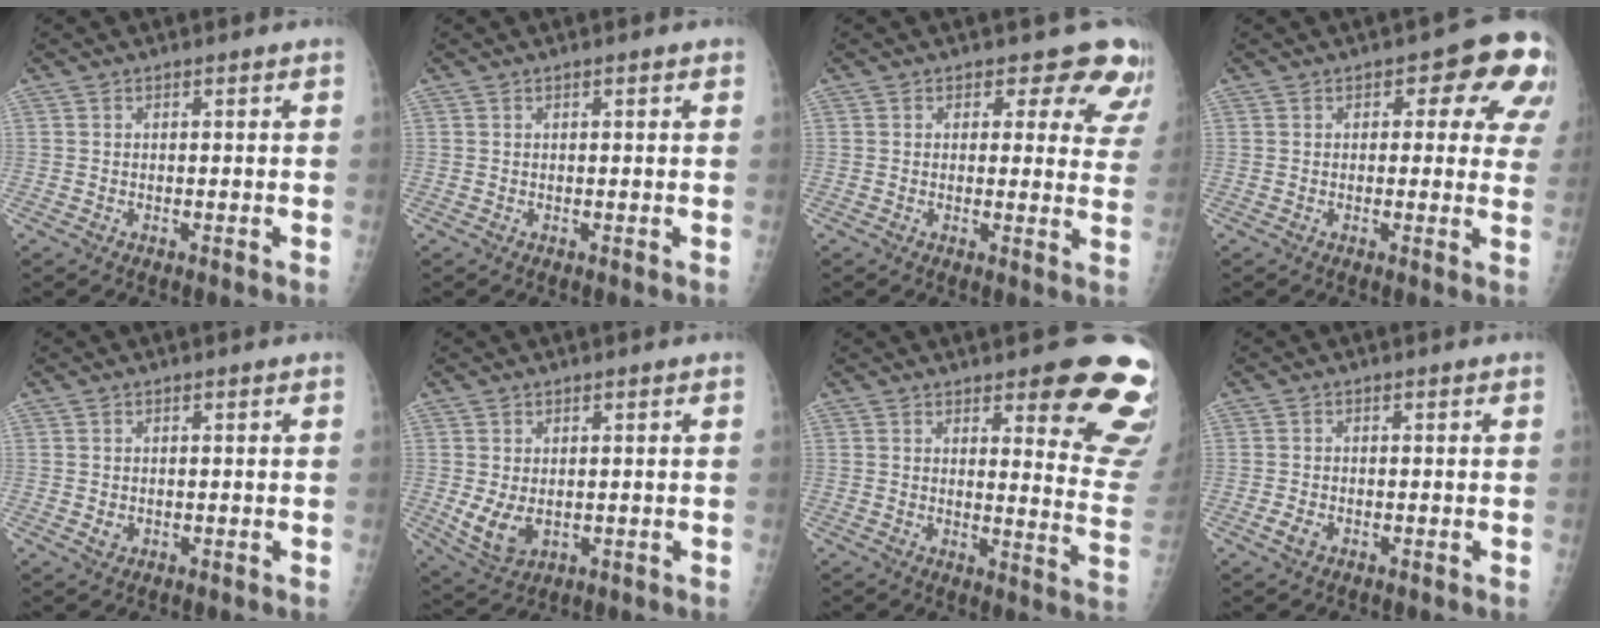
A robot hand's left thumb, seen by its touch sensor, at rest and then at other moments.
{"total": 0.9, "force": [0.5, 0.2, 0.7], "torque": [-0.011, 0.001, 0.005]}
{"total": 10.1, "force": [8.4, 5.0, 2.6], "torque": [0.030, -0.043, 0.060]}
{"total": 10.7, "force": [4.0, 5.5, 8.3], "torque": [-0.034, -0.005, 0.035]}
{"total": 1.2, "force": [-0.1, 1.0, 0.6], "torque": [-0.008, 0.000, 0.004]}
{"total": 5.7, "force": [-0.3, 3.8, 4.2], "torque": [-0.074, -0.012, 0.011]}
{"total": 16.4, "force": [10.1, 4.5, 12.1], "torque": [-0.101, -0.072, 0.115]}
{"total": 1.9, "force": [-0.8, 1.2, 1.2], "torque": [-0.024, 0.000, -0.016]}